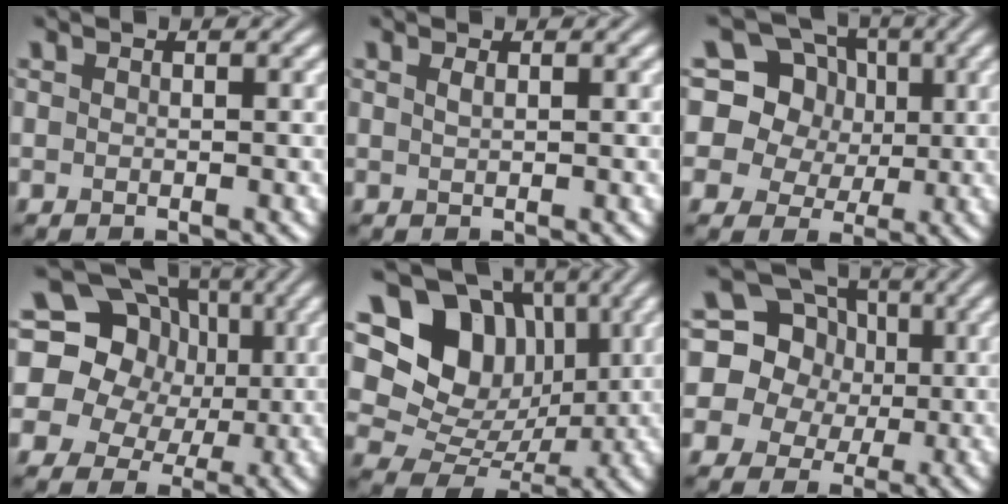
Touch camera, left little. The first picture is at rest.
{"total": 0.7, "force": [0.4, 0.2, 0.6], "torque": [-0.009, 0.002, 0.007]}
{"total": 12.9, "force": [5.0, 10.9, 4.8], "torque": [-0.142, 0.056, 0.083]}
{"total": 20.4, "force": [5.1, 17.9, 8.3], "torque": [-0.174, 0.035, 0.057]}
{"total": 12.0, "force": [4.1, 9.4, 6.4], "torque": [-0.112, 0.034, 0.056]}
{"total": 14.1, "force": [3.7, 12.7, 4.8], "torque": [-0.134, 0.047, 0.048]}